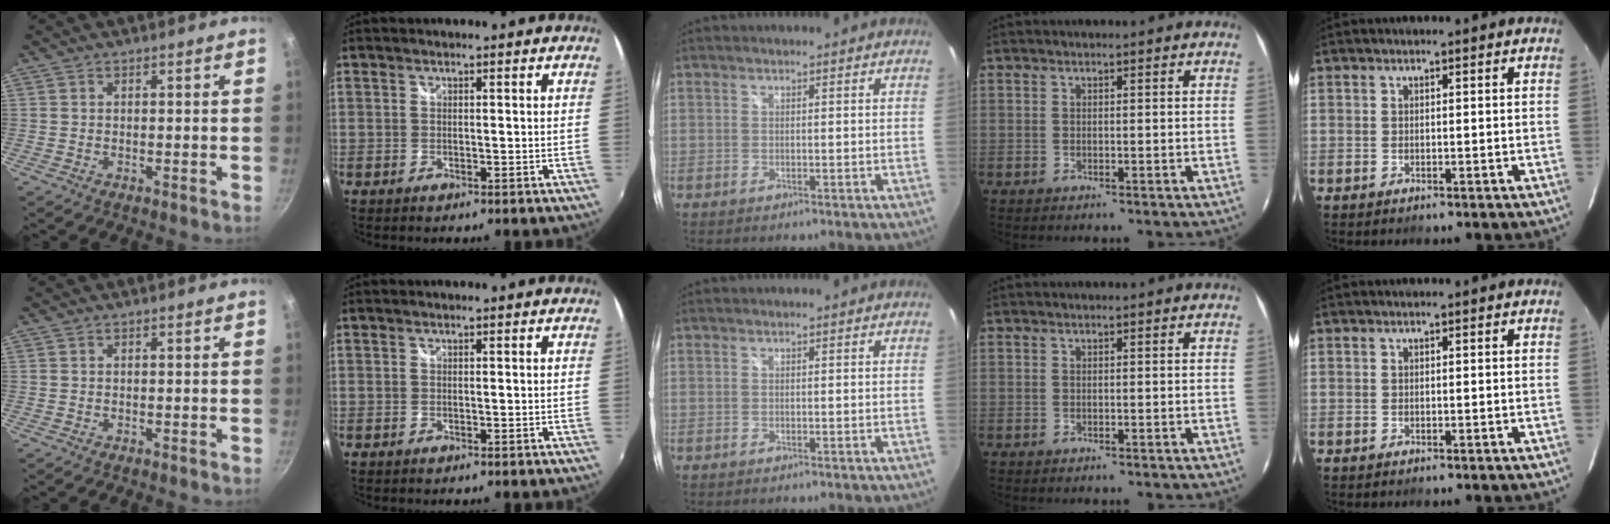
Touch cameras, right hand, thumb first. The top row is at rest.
{}